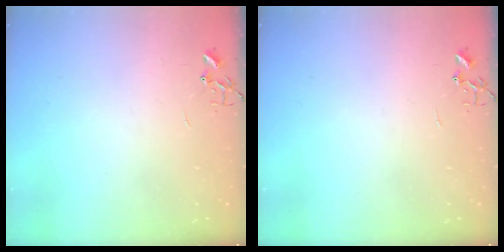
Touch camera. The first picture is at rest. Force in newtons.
{"total": 0.0}